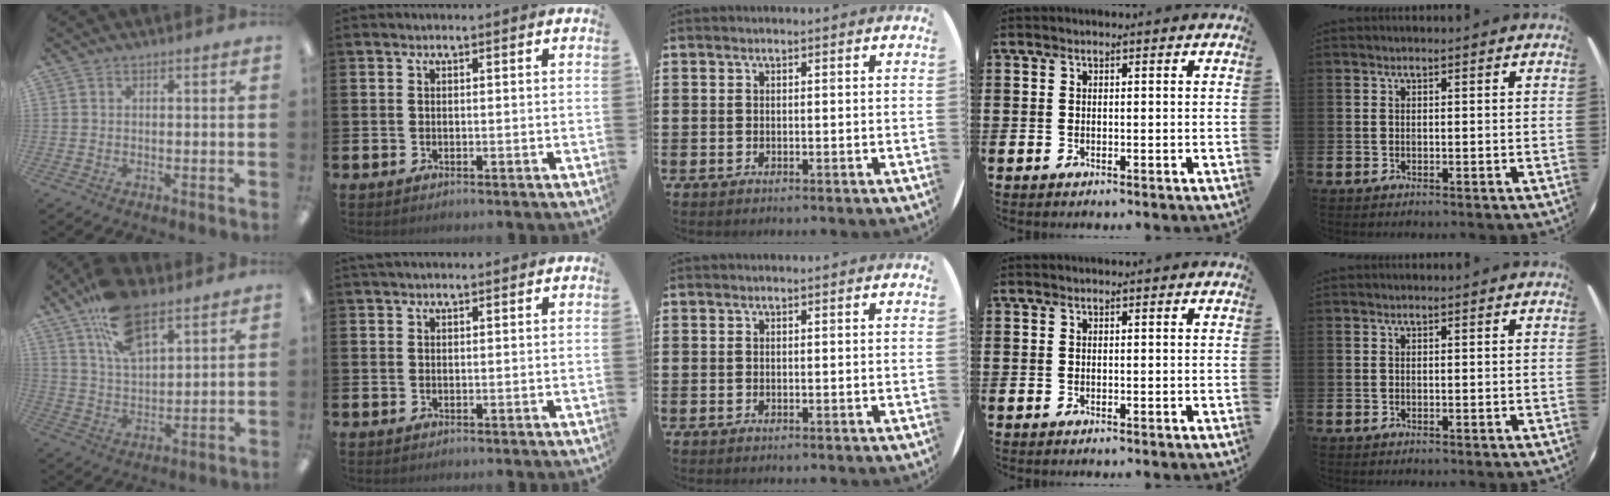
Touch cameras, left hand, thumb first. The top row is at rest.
{"thumb": {"total": 14.5, "force": [9.2, 6.8, 8.9], "torque": [-0.156, -0.030, 0.166]}, "index": {"total": 1.3, "force": [1.2, 0.3, 0.4], "torque": [0.003, -0.002, 0.020]}}